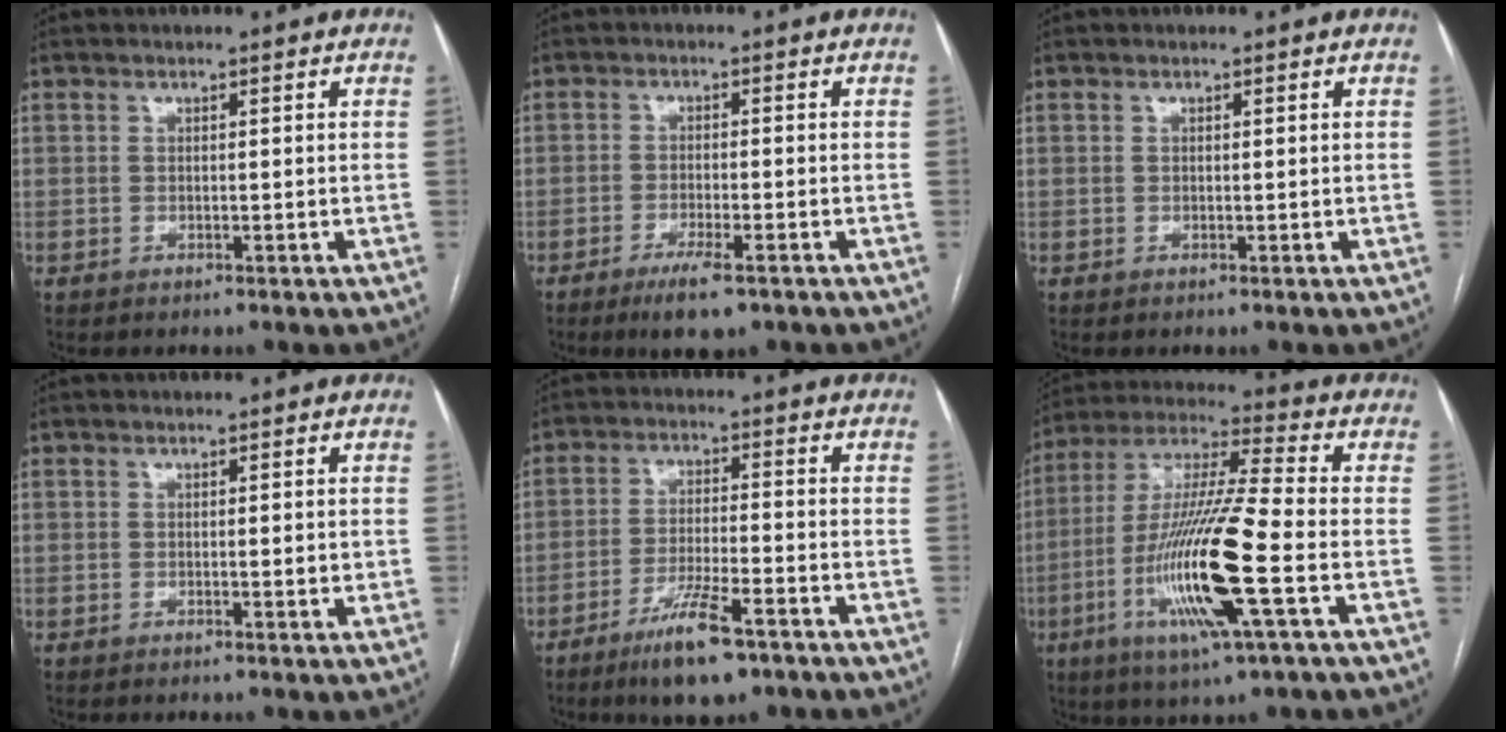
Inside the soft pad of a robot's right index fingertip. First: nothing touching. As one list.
[{"total": 5.8, "force": [-3.7, 1.0, 4.3], "torque": [-0.079, -0.011, -0.058]}, {"total": 0.0}, {"total": 1.3, "force": [0.0, 0.2, 1.2], "torque": [-0.021, 0.000, 0.003]}, {"total": 9.3, "force": [-5.9, 1.5, 7.0], "torque": [-0.130, -0.016, -0.099]}, {"total": 18.4, "force": [-5.4, 0.7, 17.6], "torque": [-0.361, -0.016, -0.100]}]